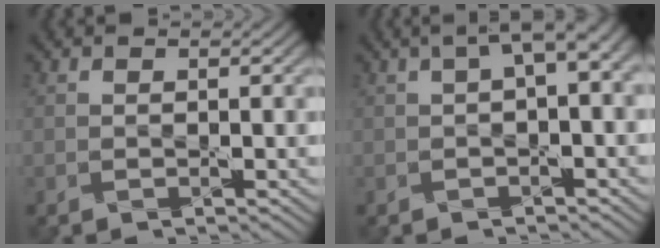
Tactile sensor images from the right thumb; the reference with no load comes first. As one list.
[{"total": 4.1, "force": [1.0, 1.0, 3.8], "torque": [-0.053, 0.013, 0.014]}]